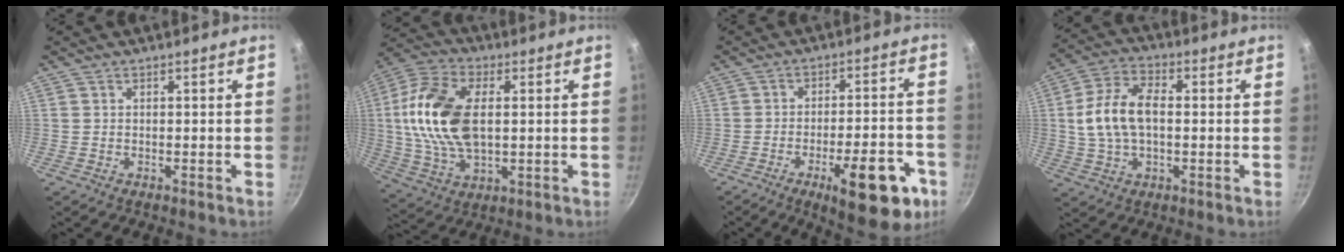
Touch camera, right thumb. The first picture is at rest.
{"total": 18.1, "force": [1.8, 10.5, 14.7], "torque": [-0.276, 0.006, 0.028]}
{"total": 16.4, "force": [-7.4, 5.7, 13.5], "torque": [-0.147, 0.032, -0.093]}
{"total": 11.9, "force": [0.4, 7.1, 9.6], "torque": [-0.176, 0.026, -0.001]}